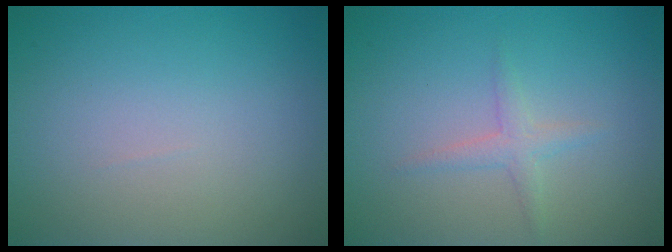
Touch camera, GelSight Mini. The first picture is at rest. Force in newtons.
{"total": 1.5, "press": 1.5, "slide": 0.1}